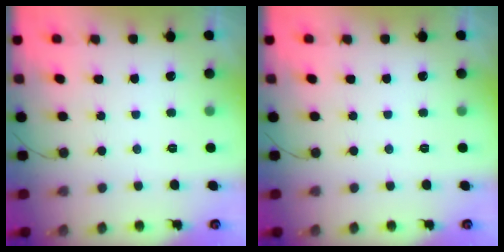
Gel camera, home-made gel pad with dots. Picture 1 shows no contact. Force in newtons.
{"total": 0.0}